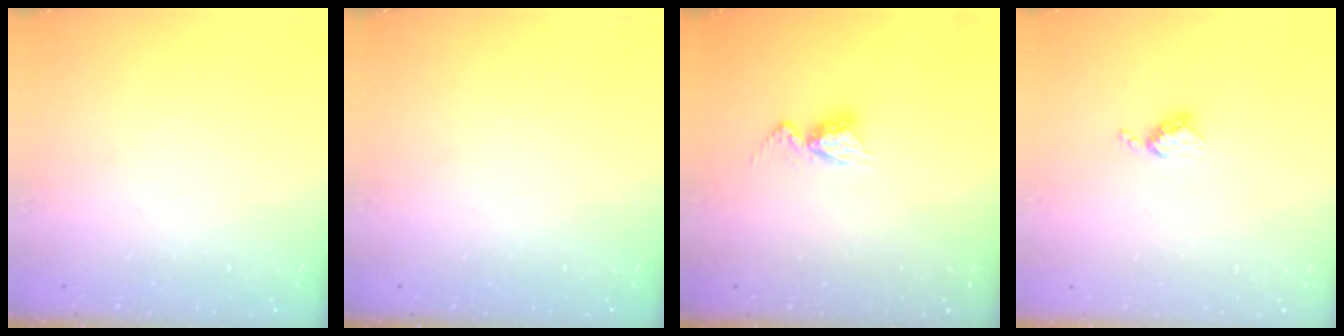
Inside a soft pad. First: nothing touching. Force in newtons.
{"total": 0.0}
{"total": 6.7, "press": 6.7, "slide": 0.6}
{"total": 3.8, "press": 3.8, "slide": 0.4}